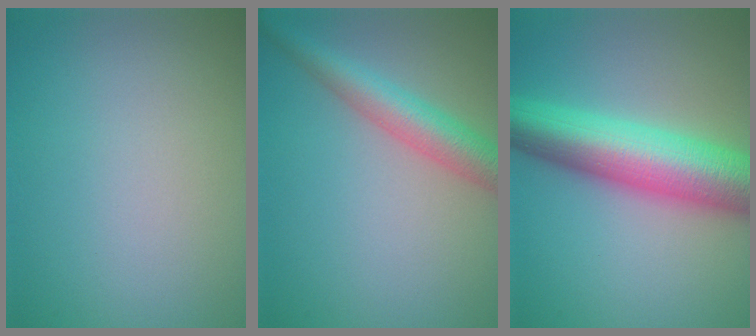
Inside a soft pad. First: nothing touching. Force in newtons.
{"total": 4.5, "press": 4.5, "slide": 0.2}
{"total": 10.1, "press": 10.1, "slide": 0.1}